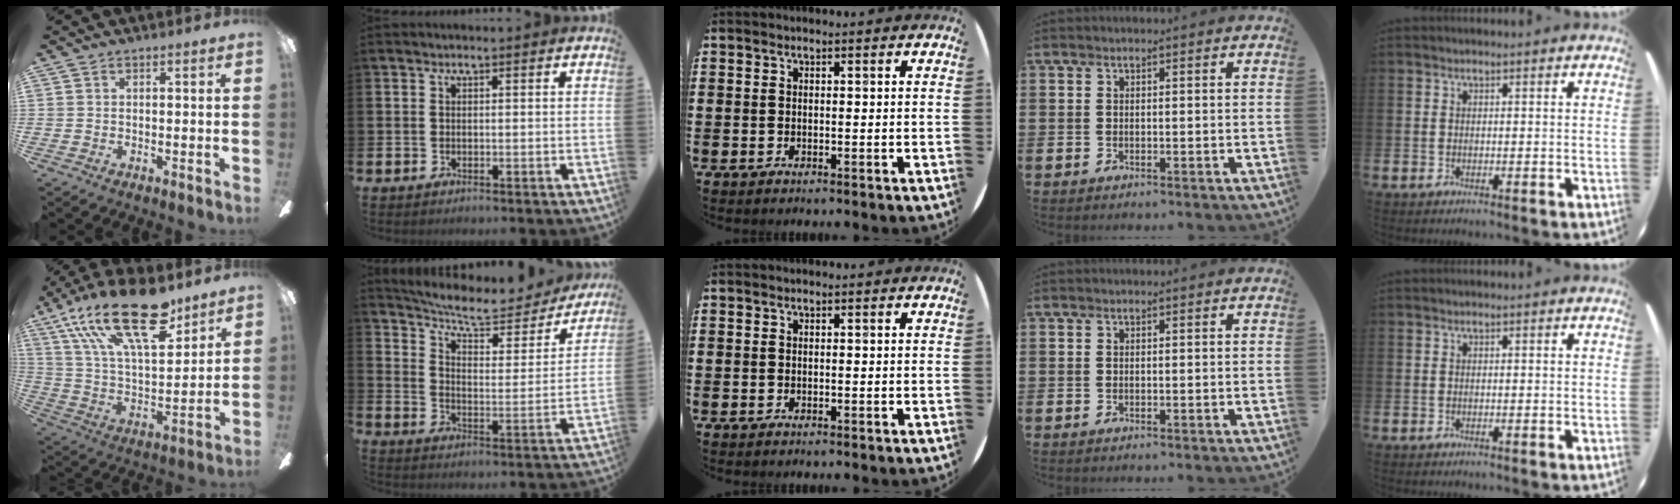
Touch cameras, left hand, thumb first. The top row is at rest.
{"thumb": {"total": 25.8, "force": [15.5, 10.6, 17.7], "torque": [-0.321, -0.083, 0.262]}, "index": {"total": 8.6, "force": [7.6, 2.2, 3.3], "torque": [-0.086, -0.049, 0.127]}}